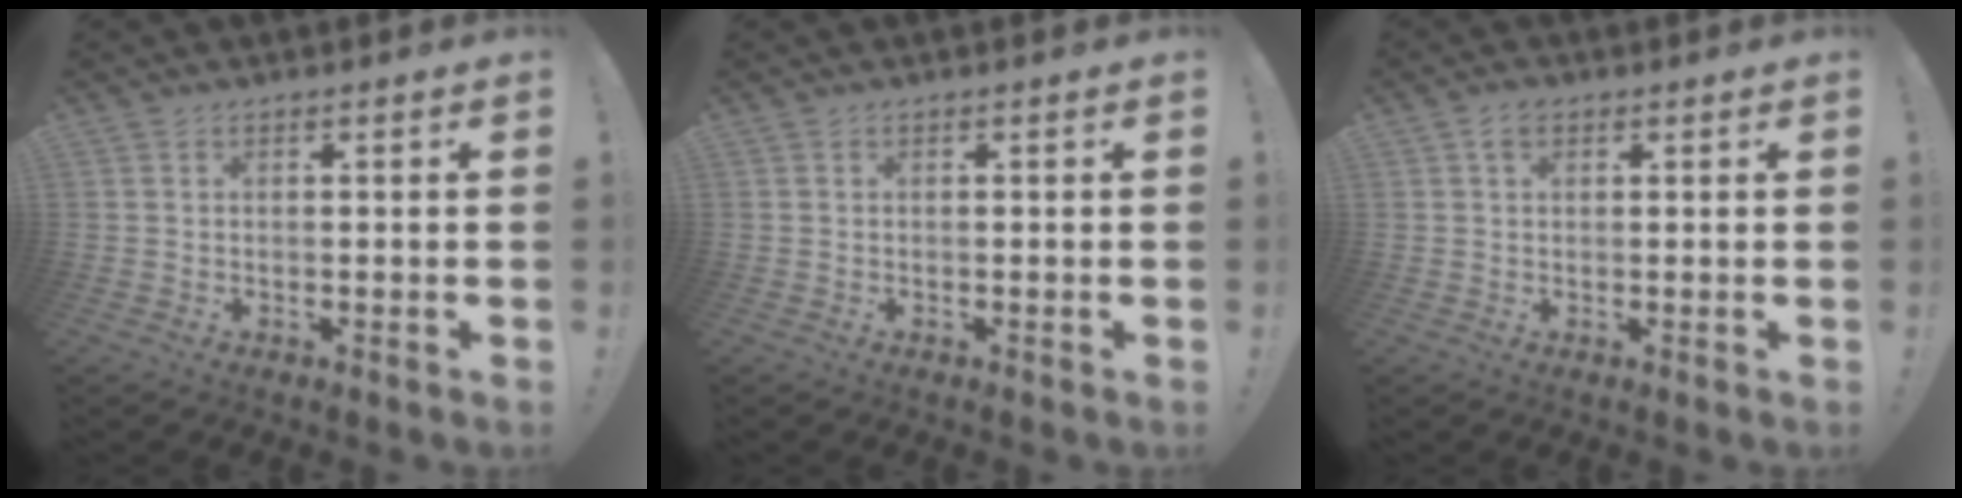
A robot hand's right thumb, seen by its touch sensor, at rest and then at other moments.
{"total": 0.0}
{"total": 2.7, "force": [1.4, 1.7, 1.5], "torque": [-0.017, -0.001, 0.022]}